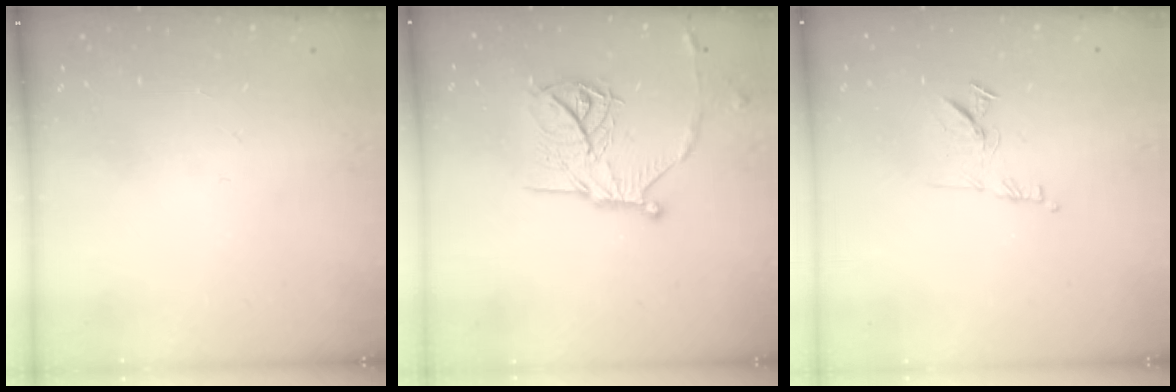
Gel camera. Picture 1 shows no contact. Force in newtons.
{"total": 17.0, "press": 17.0, "slide": 1.0}
{"total": 8.2, "press": 8.1, "slide": 1.2}